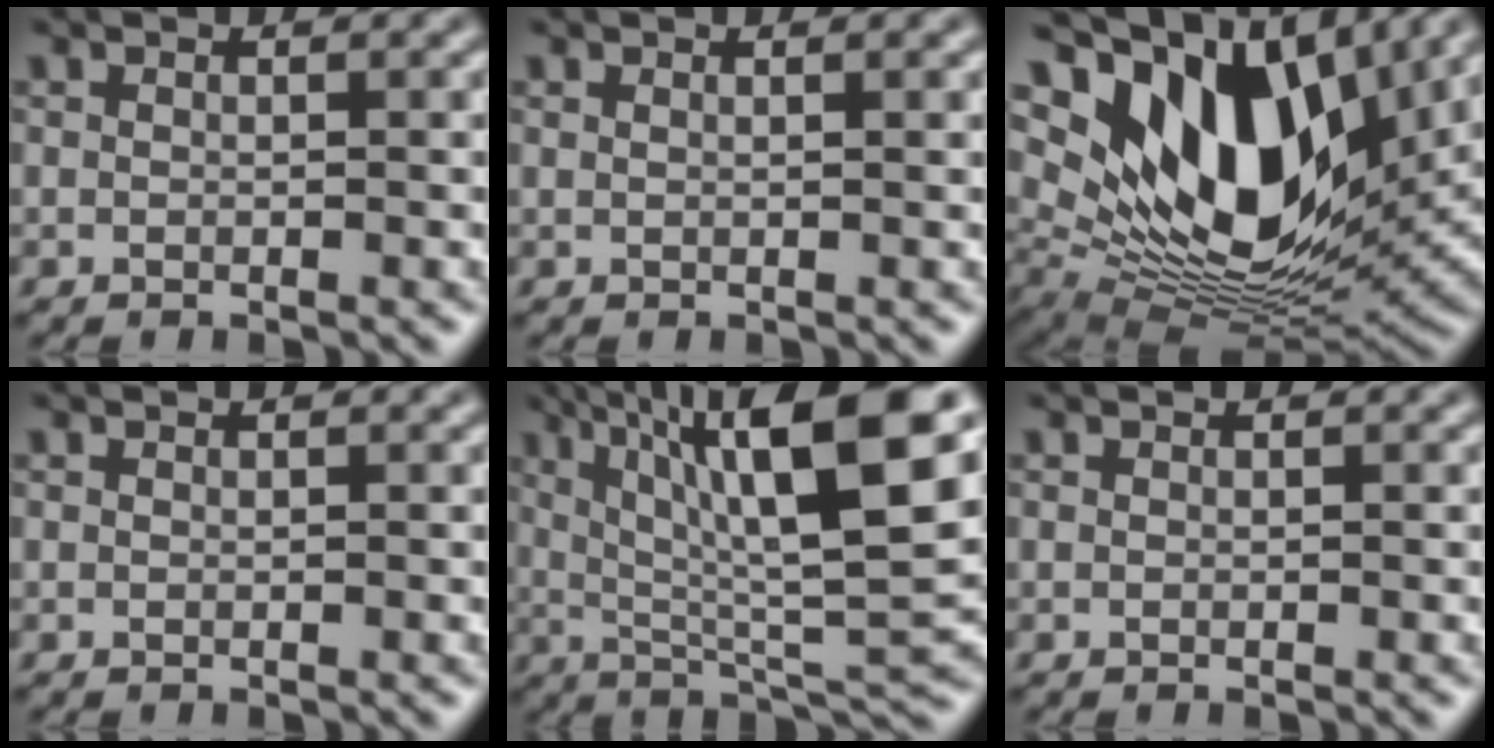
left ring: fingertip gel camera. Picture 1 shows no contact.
{"total": 0.7, "force": [0.5, 0.3, 0.4], "torque": [-0.002, 0.000, 0.004]}
{"total": 14.4, "force": [5.8, 7.8, 10.7], "torque": [-0.190, 0.003, 0.111]}
{"total": 0.0}
{"total": 13.1, "force": [4.7, 3.1, 11.9], "torque": [-0.191, 0.013, 0.085]}
{"total": 0.0}